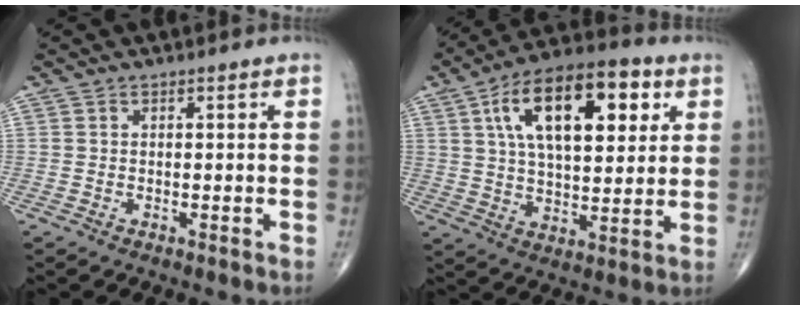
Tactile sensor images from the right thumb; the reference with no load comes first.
{"total": 20.7, "force": [7.2, 9.9, 16.7], "torque": [-0.245, -0.004, 0.111]}